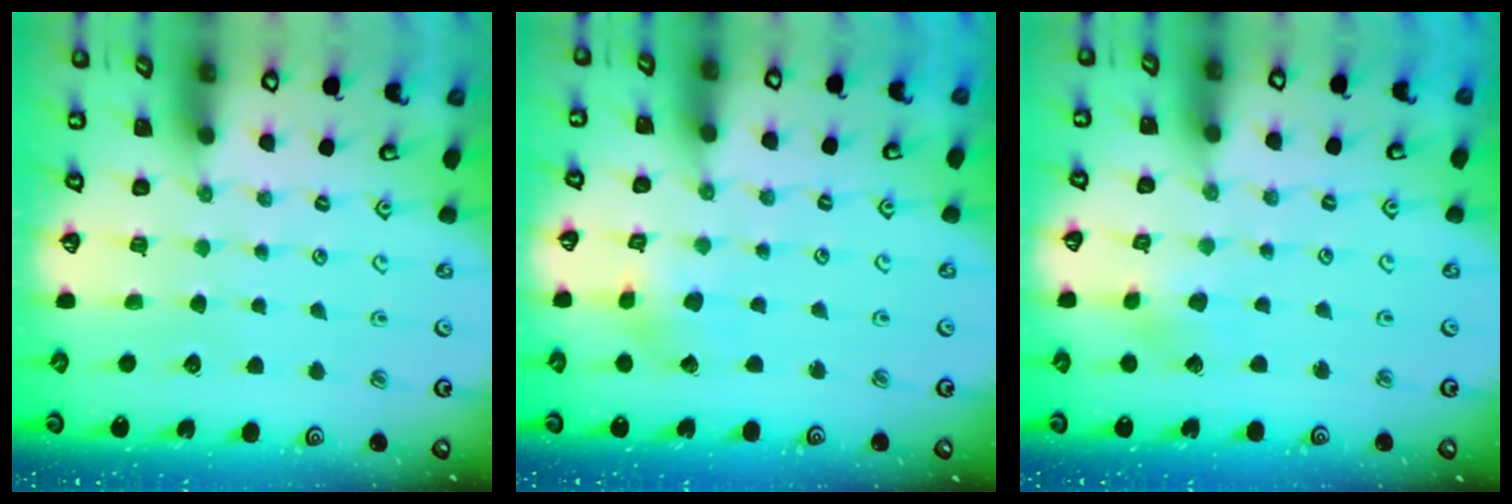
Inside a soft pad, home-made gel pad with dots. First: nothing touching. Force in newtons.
{"total": 2.6, "press": 2.6, "slide": 0.1}
{"total": 2.6, "press": 2.5, "slide": 0.4}